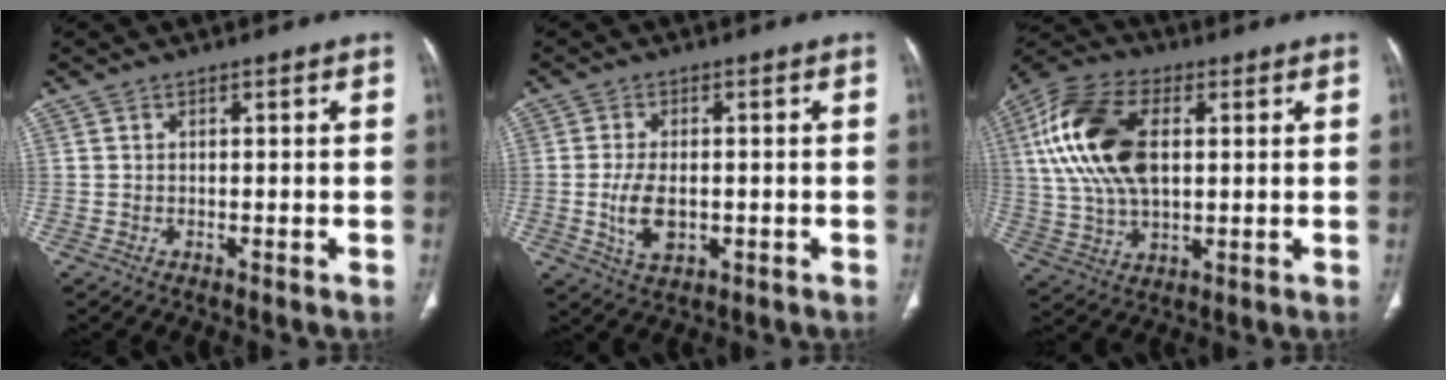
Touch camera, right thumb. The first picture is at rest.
{"total": 6.4, "force": [-1.0, 3.6, 5.2], "torque": [-0.099, -0.003, -0.011]}
{"total": 18.9, "force": [3.7, 10.8, 15.1], "torque": [-0.305, 0.008, 0.065]}